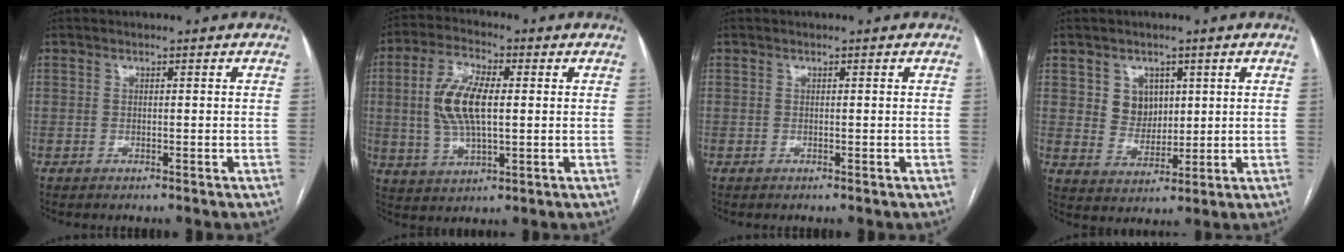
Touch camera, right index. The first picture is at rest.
{"total": 10.4, "force": [1.0, 3.9, 9.7], "torque": [-0.208, 0.010, 0.020]}
{"total": 0.0}
{"total": 5.2, "force": [2.0, 4.4, 2.0], "torque": [-0.037, 0.008, 0.043]}